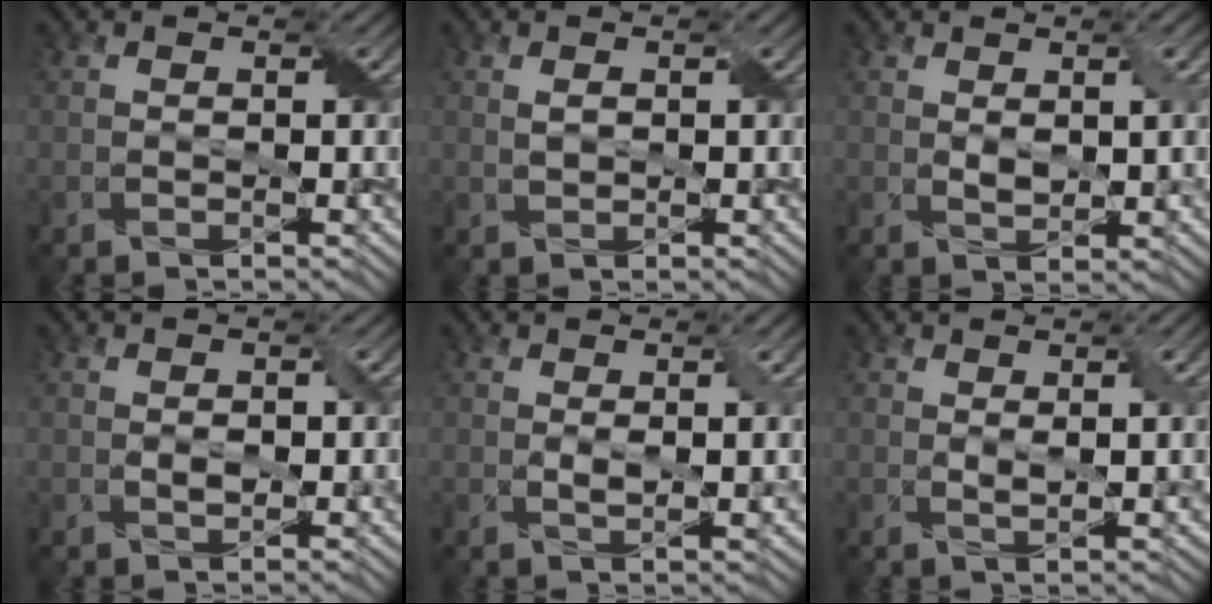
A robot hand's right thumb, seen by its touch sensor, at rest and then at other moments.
{"total": 1.3, "force": [0.4, 0.7, 1.0], "torque": [-0.023, 0.001, 0.010]}
{"total": 2.4, "force": [0.7, 1.1, 2.0], "torque": [-0.042, -0.001, 0.018]}
{"total": 1.2, "force": [0.1, 0.7, 1.0], "torque": [-0.020, -0.001, 0.004]}
{"total": 2.6, "force": [0.8, 0.5, 2.4], "torque": [-0.045, 0.002, 0.015]}
{"total": 2.6, "force": [1.0, 0.5, 2.3], "torque": [-0.045, 0.000, 0.020]}